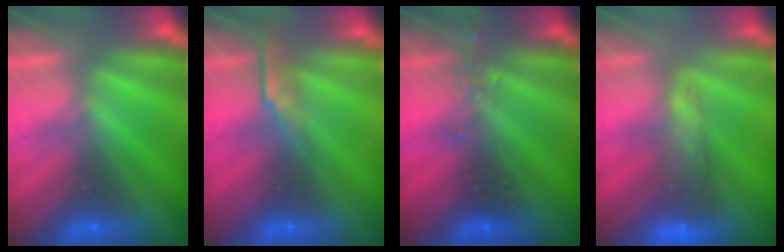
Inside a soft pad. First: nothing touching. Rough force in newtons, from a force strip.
{"total": 2.7}
{"total": 2.4}
{"total": 8.7}